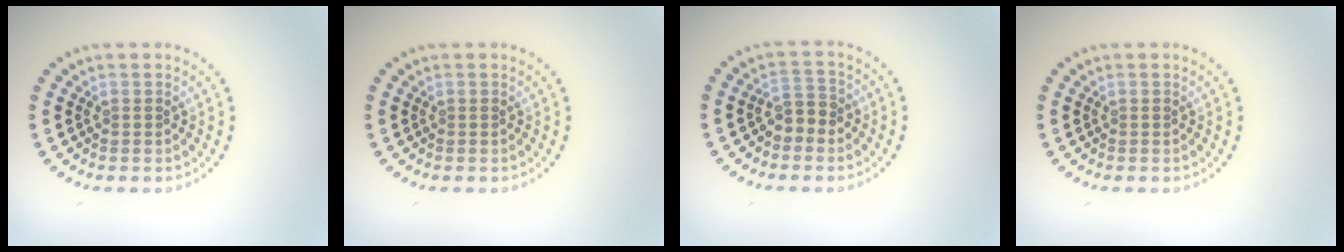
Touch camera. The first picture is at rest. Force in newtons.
{"total": 0.0}
{"total": 2.0, "press": 1.8, "slide": 0.7}
{"total": 0.0}